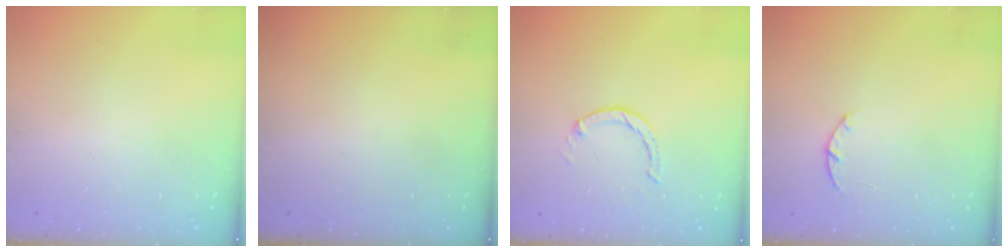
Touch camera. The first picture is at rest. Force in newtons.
{"total": 0.0}
{"total": 0.0}
{"total": 2.9, "press": 2.9, "slide": 0.5}